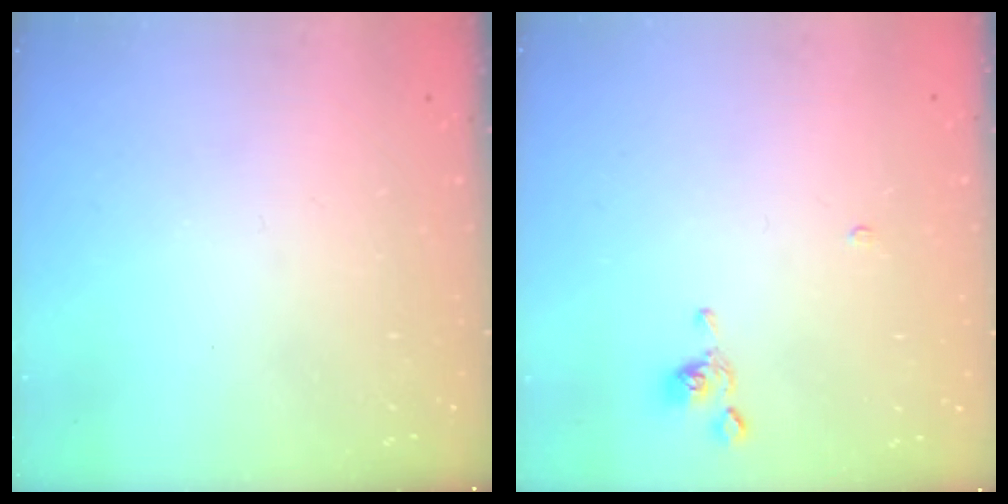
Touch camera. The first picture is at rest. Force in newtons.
{"total": 2.2, "press": 2.2, "slide": 0.2}